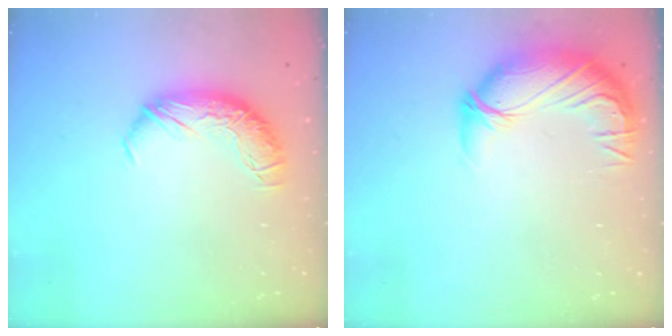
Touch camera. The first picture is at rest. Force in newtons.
{"total": 2.8, "press": 0.5, "slide": 2.8}